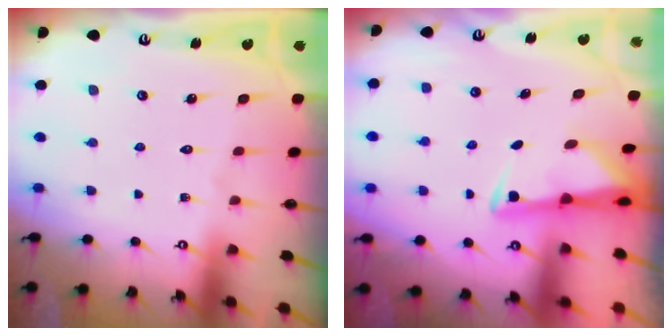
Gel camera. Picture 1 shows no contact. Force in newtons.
{"total": 3.0, "press": 2.9, "slide": 0.6}